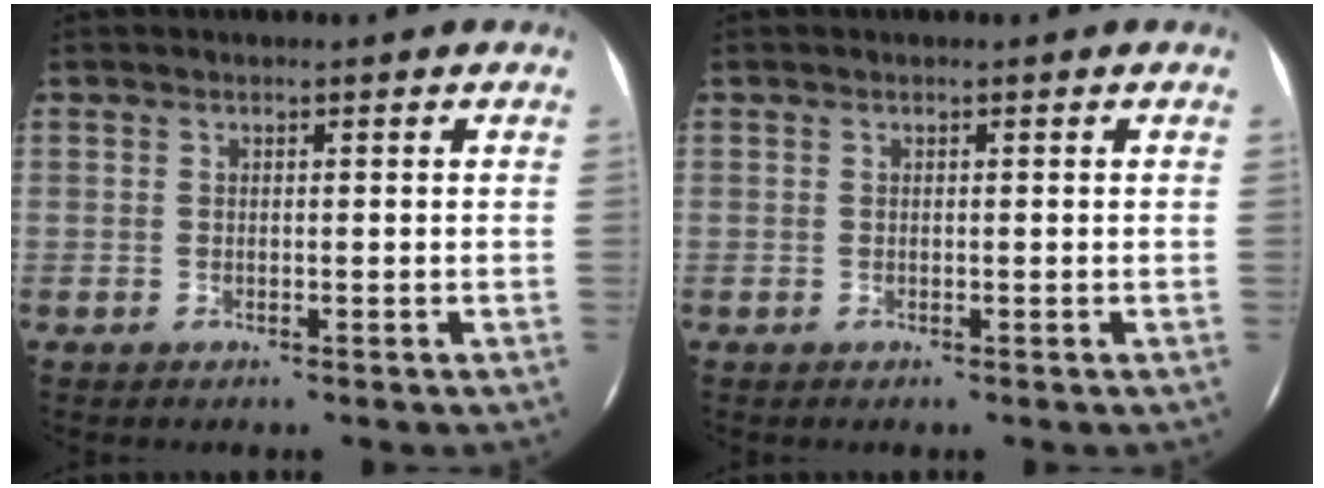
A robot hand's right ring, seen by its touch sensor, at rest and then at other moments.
{"total": 0.0}